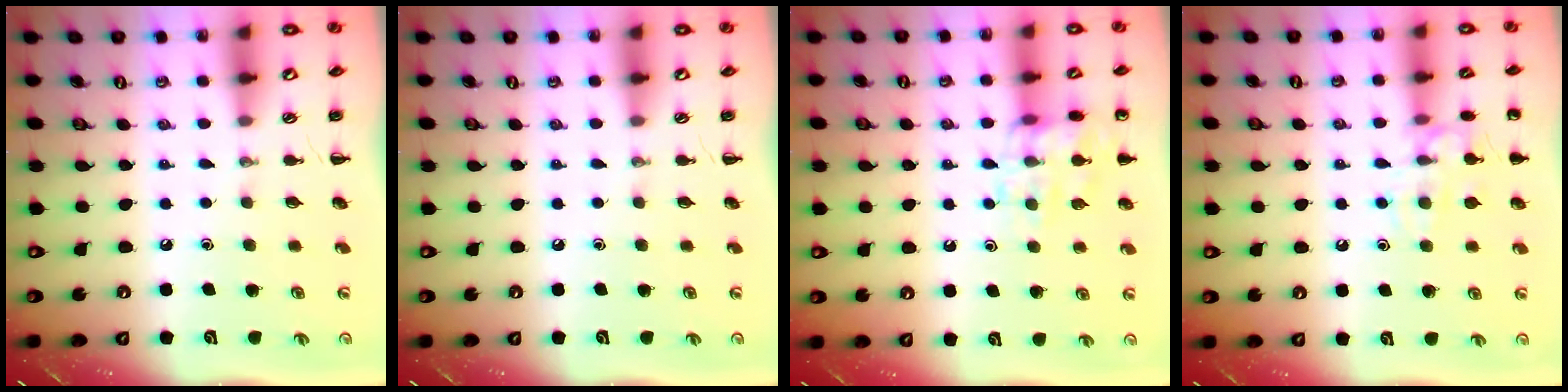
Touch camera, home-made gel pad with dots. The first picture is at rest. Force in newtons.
{"total": 0.0}
{"total": 13.3, "press": 13.2, "slide": 0.8}
{"total": 11.7, "press": 11.6, "slide": 0.7}